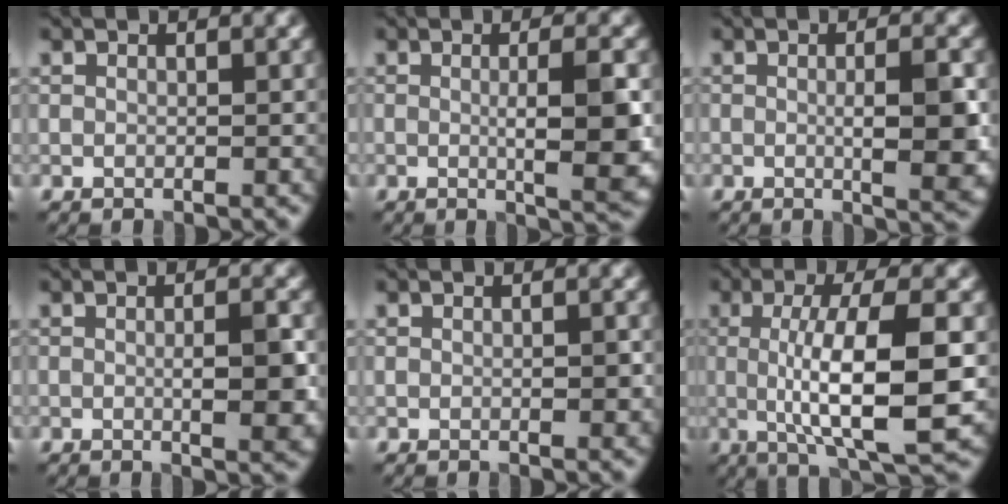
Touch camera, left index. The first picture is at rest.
{"total": 5.6, "force": [-0.3, 1.1, 5.5], "torque": [-0.080, -0.003, -0.001]}
{"total": 5.0, "force": [-0.4, 1.1, 4.9], "torque": [-0.074, -0.004, -0.002]}
{"total": 3.7, "force": [-0.3, 0.8, 3.6], "torque": [-0.055, -0.003, -0.001]}
{"total": 1.0, "force": [-0.2, 0.4, 0.9], "torque": [-0.013, 0.001, -0.001]}
{"total": 10.1, "force": [-0.5, 2.7, 9.7], "torque": [-0.146, -0.007, -0.005]}